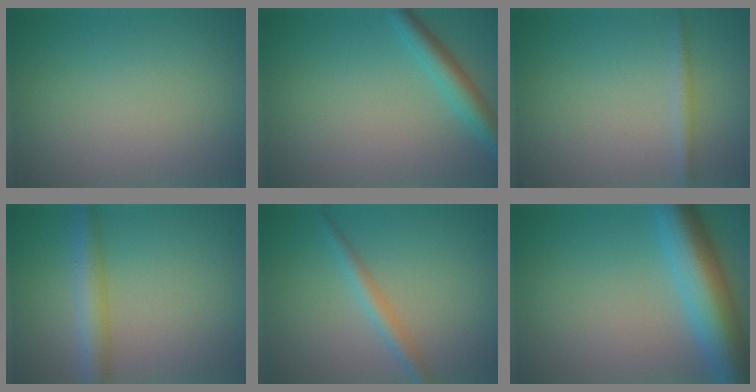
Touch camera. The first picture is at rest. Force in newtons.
{"total": 3.2, "press": 3.2, "slide": 0.1}
{"total": 1.1, "press": 1.1, "slide": 0.1}
{"total": 4.0, "press": 4.0, "slide": 0.1}
{"total": 2.2, "press": 2.2, "slide": 0.0}
{"total": 9.0, "press": 9.0, "slide": 0.2}